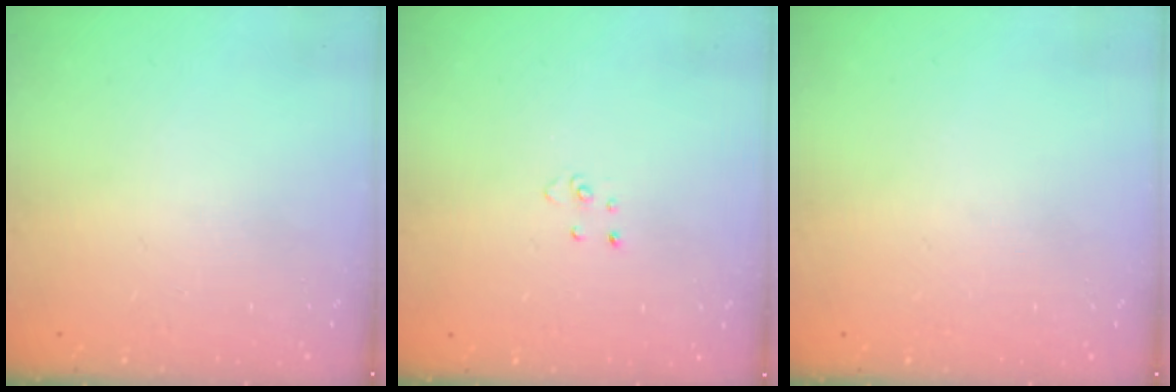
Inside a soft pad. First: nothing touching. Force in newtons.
{"total": 2.9, "press": 2.9, "slide": 0.2}
{"total": 0.0}